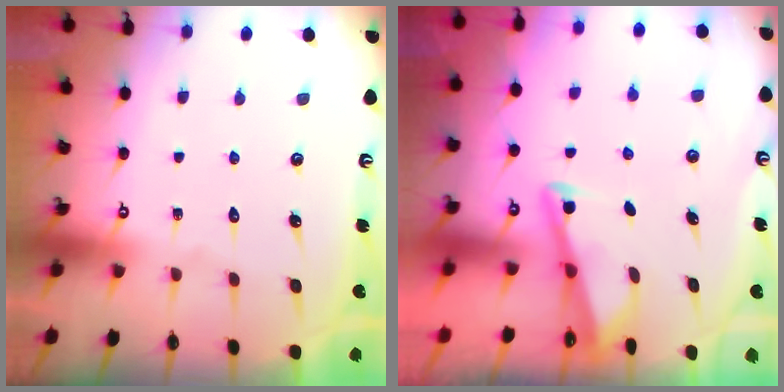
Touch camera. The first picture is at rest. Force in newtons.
{"total": 2.9, "press": 2.9, "slide": 0.3}